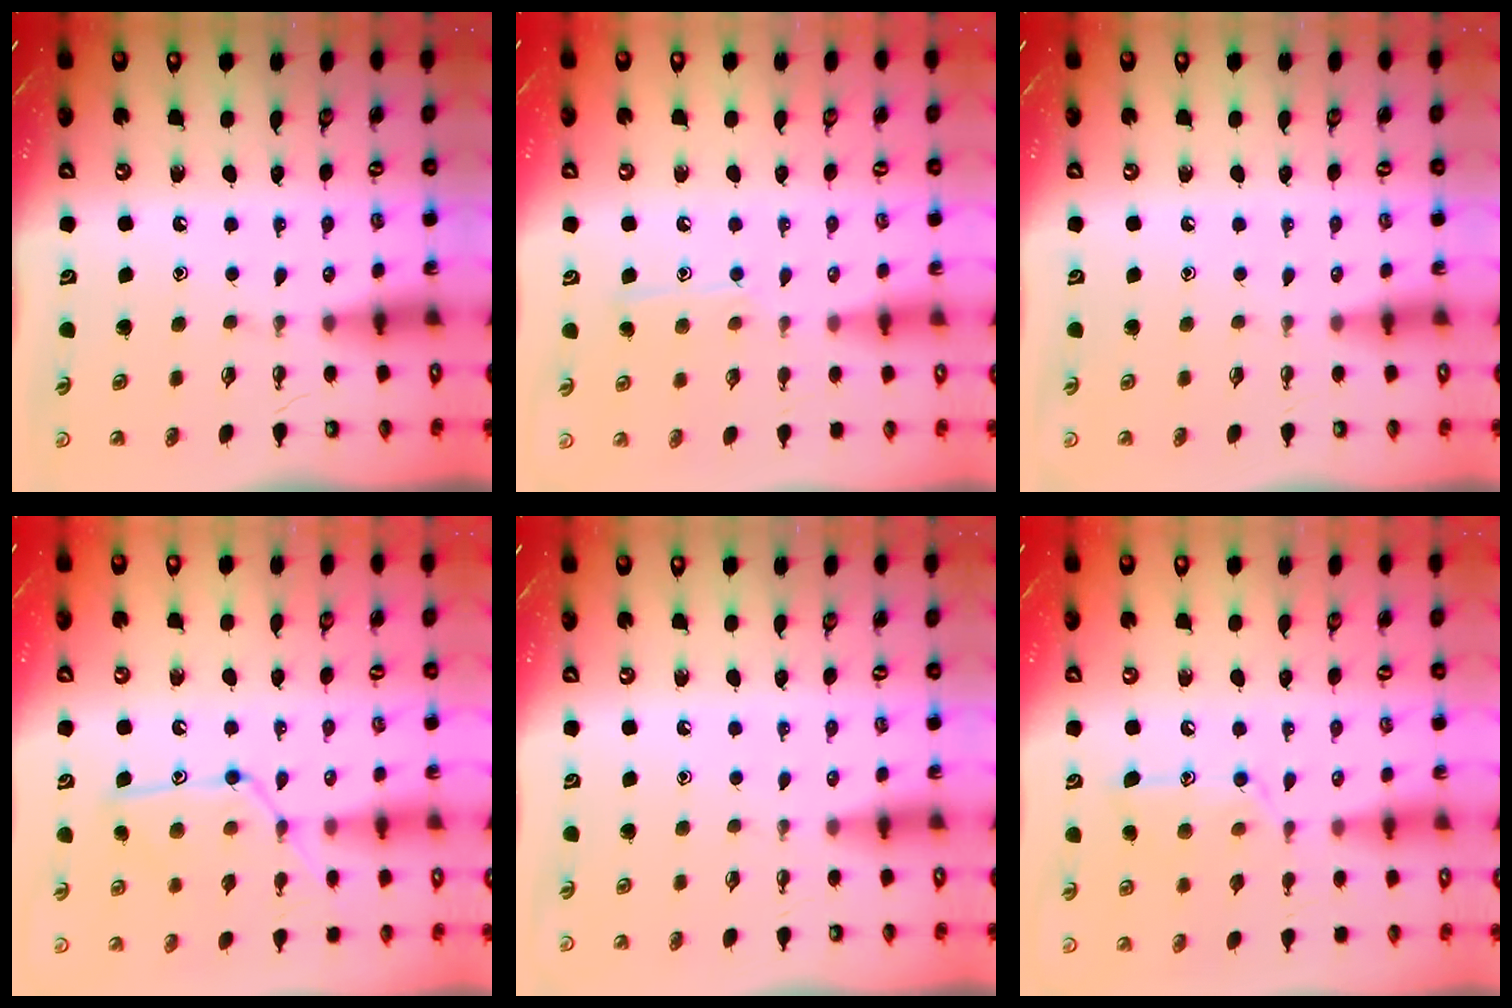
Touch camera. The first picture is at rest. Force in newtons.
{"total": 8.0, "press": 8.0, "slide": 0.6}
{"total": 0.0}
{"total": 12.7, "press": 12.7, "slide": 0.7}
{"total": 0.0}
{"total": 13.1, "press": 13.1, "slide": 1.0}